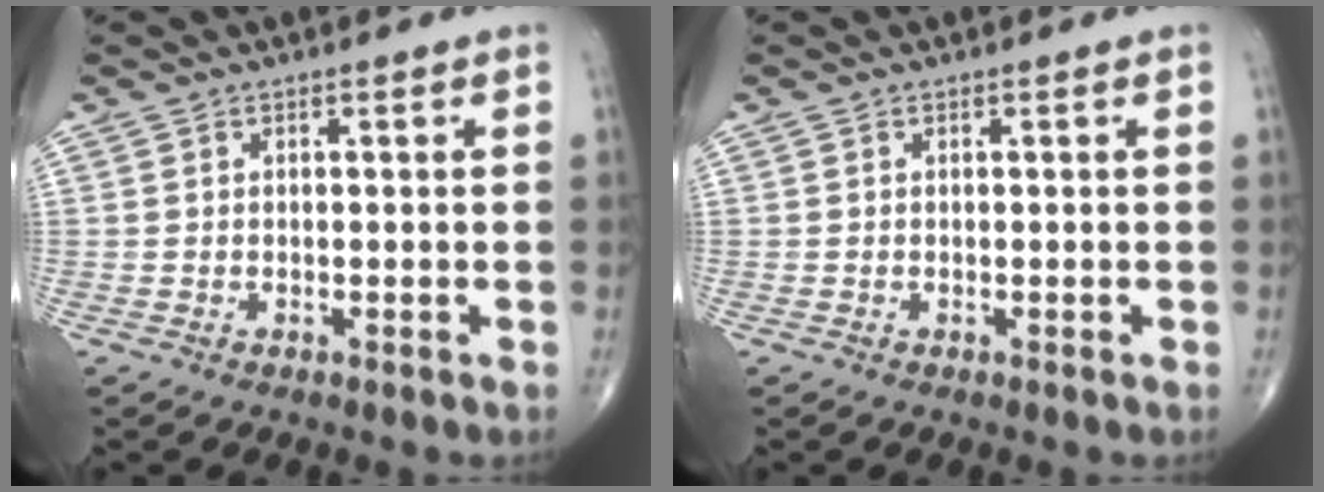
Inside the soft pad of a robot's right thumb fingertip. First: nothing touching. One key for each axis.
{"total": 0.0}